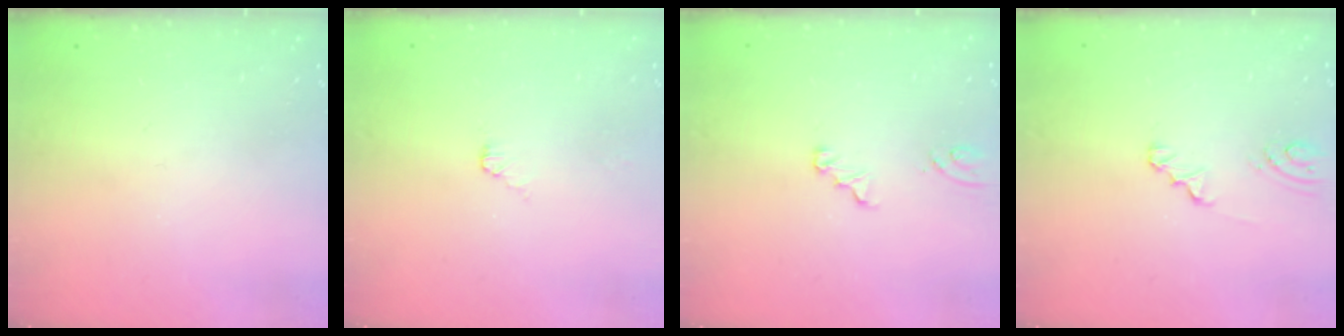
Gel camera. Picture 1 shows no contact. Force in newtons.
{"total": 2.5, "press": 2.5, "slide": 0.3}
{"total": 2.3, "press": 2.3, "slide": 0.2}
{"total": 2.4, "press": 2.4, "slide": 0.3}